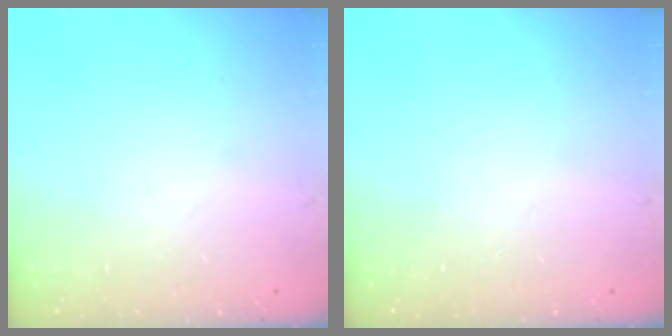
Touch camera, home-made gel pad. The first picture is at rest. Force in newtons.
{"total": 0.0}